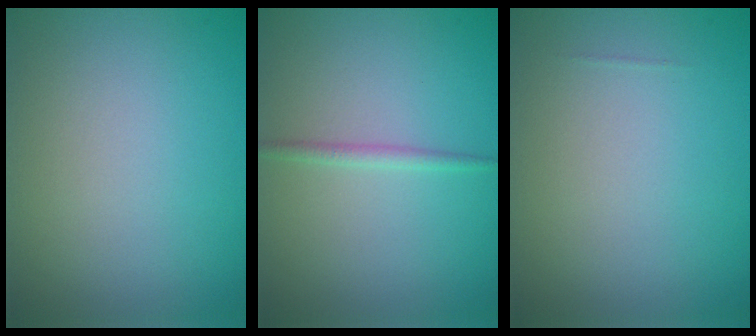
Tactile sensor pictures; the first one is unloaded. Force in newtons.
{"total": 1.0, "press": 1.0, "slide": 0.0}
{"total": 0.0}